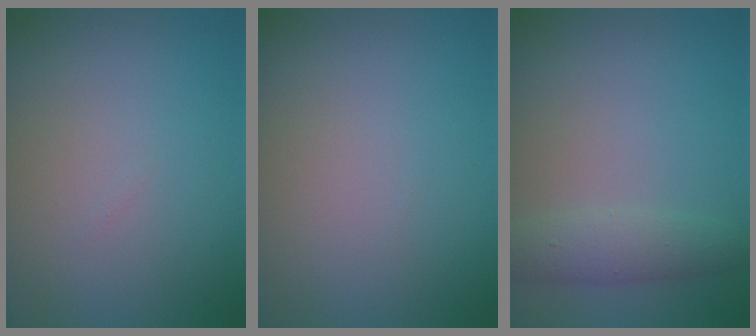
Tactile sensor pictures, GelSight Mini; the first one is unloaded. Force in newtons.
{"total": 0.0}
{"total": 2.8, "press": 2.8, "slide": 0.0}